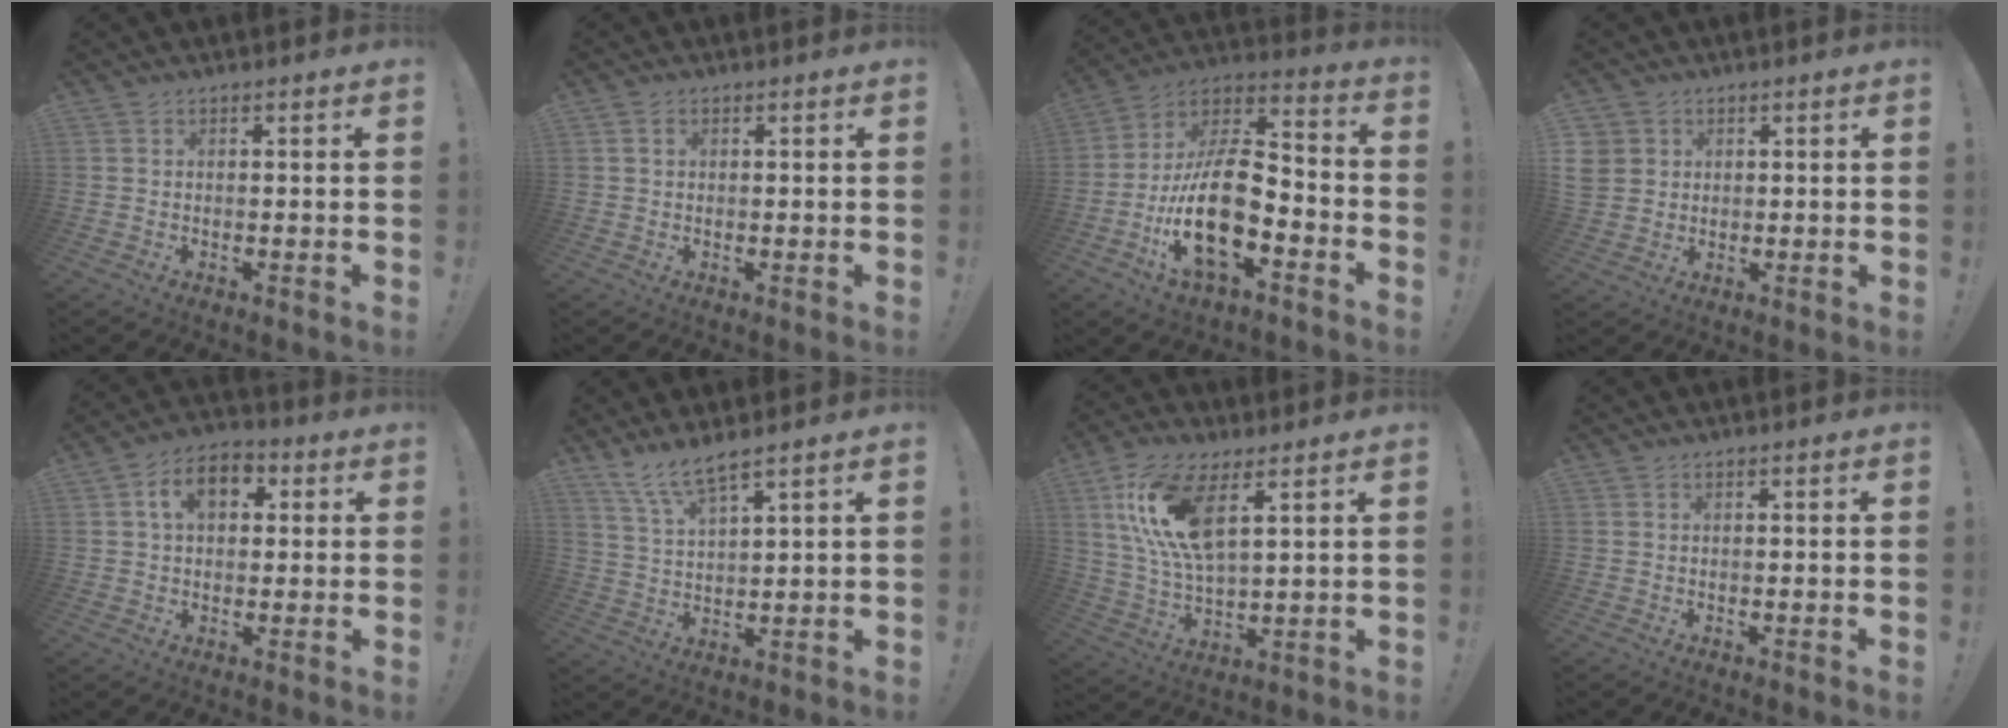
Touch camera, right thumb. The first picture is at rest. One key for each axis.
{"total": 1.0, "fx": 0.5, "fy": 0.7, "fz": 0.6, "tx": -0.004, "ty": 0.000, "tz": 0.007}
{"total": 20.5, "fx": -6.2, "fy": 9.7, "fz": 16.9, "tx": -0.331, "ty": 0.023, "tz": -0.102}
{"total": 4.7, "fx": 1.8, "fy": 4.2, "fz": 1.0, "tx": -0.024, "ty": -0.009, "tz": 0.037}
{"total": 10.1, "fx": 2.8, "fy": 6.7, "fz": 7.0, "tx": -0.112, "ty": 0.018, "tz": 0.050}
{"total": 7.3, "fx": 6.1, "fy": 0.8, "fz": 3.9, "tx": -0.083, "ty": -0.031, "tz": 0.111}
{"total": 15.4, "fx": 7.0, "fy": 6.0, "fz": 12.3, "tx": -0.249, "ty": -0.022, "tz": 0.121}
{"total": 0.0}